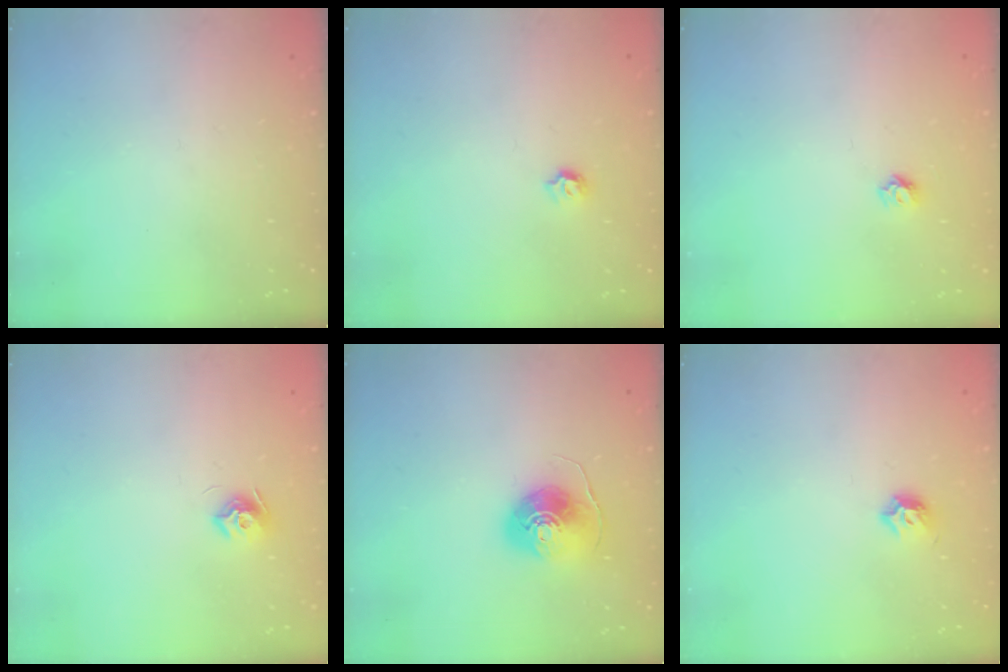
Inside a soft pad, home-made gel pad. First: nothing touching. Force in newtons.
{"total": 4.7, "press": 4.6, "slide": 0.5}
{"total": 4.4, "press": 4.4, "slide": 0.4}
{"total": 7.8, "press": 7.8, "slide": 0.2}
{"total": 8.1, "press": 8.1, "slide": 0.3}
{"total": 4.3, "press": 4.2, "slide": 1.2}